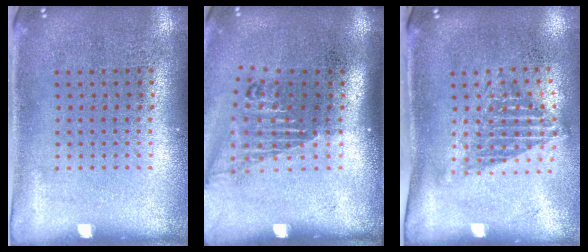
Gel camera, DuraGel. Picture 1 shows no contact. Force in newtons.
{"total": 1.6, "press": 1.2, "slide": 1.1}
{"total": 1.3, "press": 1.0, "slide": 0.9}